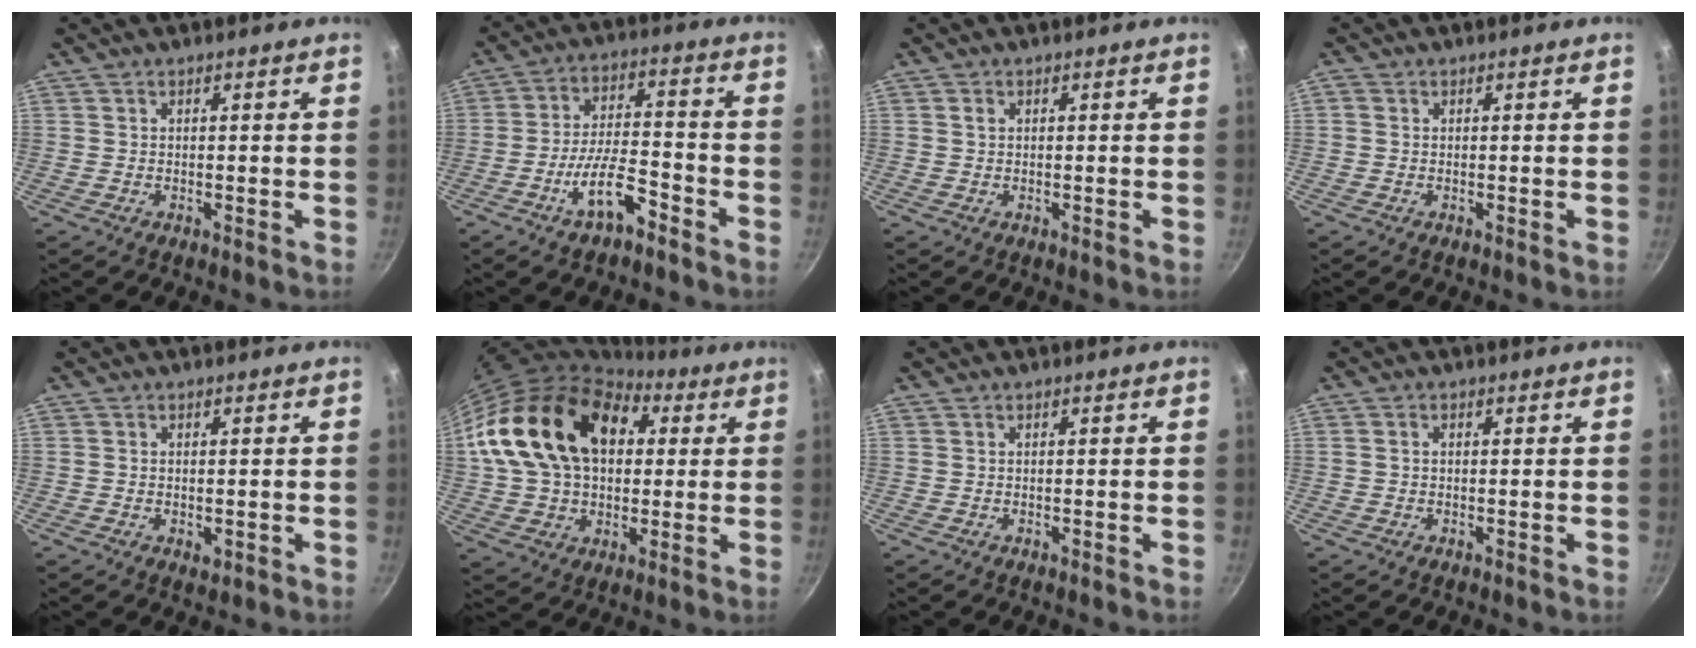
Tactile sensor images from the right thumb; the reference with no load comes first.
{"total": 9.6, "force": [-5.5, 3.3, 7.1], "torque": [-0.121, 0.043, -0.099]}
{"total": 0.8, "force": [0.3, 0.7, 0.4], "torque": [-0.007, 0.001, 0.003]}
{"total": 0.7, "force": [0.0, 0.6, 0.5], "torque": [-0.012, 0.003, -0.002]}
{"total": 1.4, "force": [-0.2, 0.9, 1.0], "torque": [-0.013, -0.002, -0.002]}
{"total": 22.1, "force": [5.7, 15.5, 14.7], "torque": [-0.232, 0.019, 0.095]}
{"total": 0.0}
{"total": 0.9, "force": [0.1, 0.7, 0.6], "torque": [-0.011, 0.005, 0.001]}